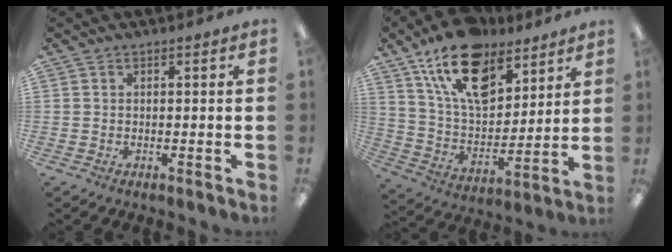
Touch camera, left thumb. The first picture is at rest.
{"total": 18.9, "force": [12.2, 10.1, 10.4], "torque": [-0.187, -0.055, 0.220]}